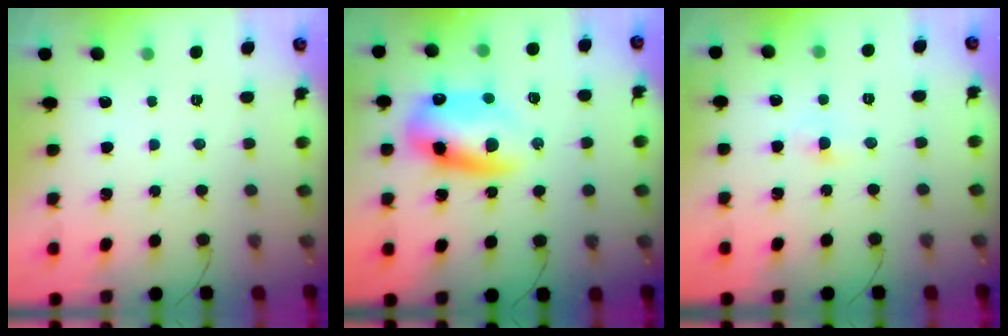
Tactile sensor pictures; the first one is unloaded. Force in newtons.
{"total": 13.8, "press": 13.5, "slide": 3.0}
{"total": 3.5, "press": 3.3, "slide": 1.2}